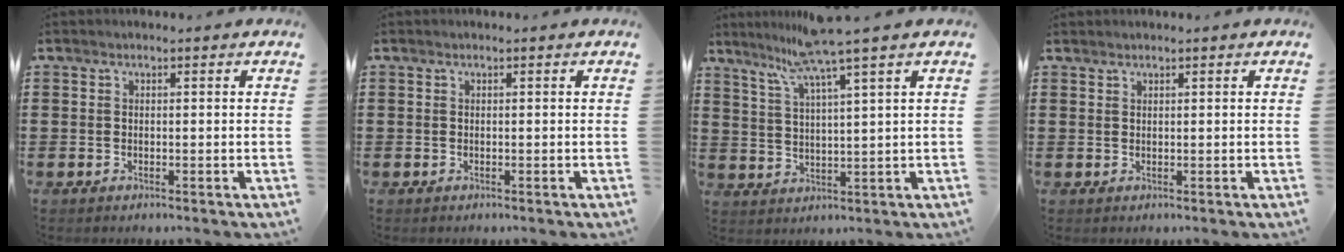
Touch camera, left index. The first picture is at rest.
{"total": 0.0}
{"total": 7.7, "force": [6.0, -1.2, 4.7], "torque": [-0.109, -0.025, 0.100]}
{"total": 0.7, "force": [0.7, 0.1, 0.0], "torque": [-0.002, -0.001, 0.014]}